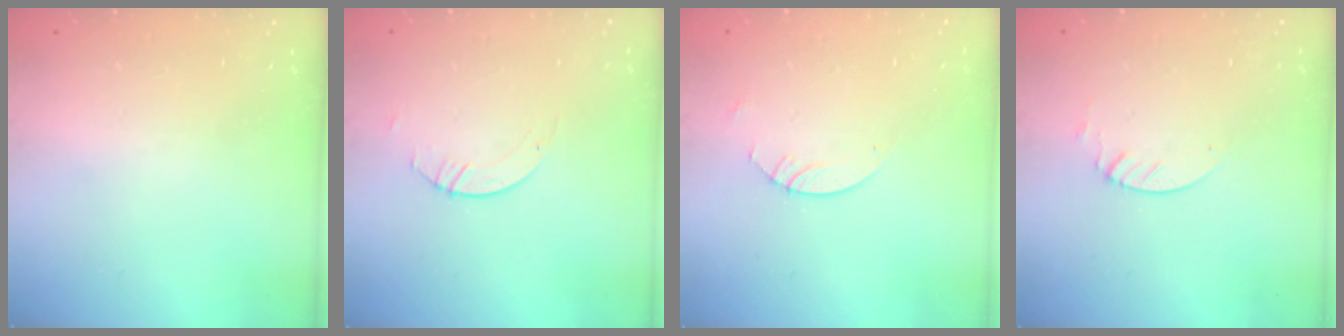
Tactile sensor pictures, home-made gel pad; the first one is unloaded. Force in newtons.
{"total": 1.1, "press": 1.1, "slide": 0.1}
{"total": 3.0, "press": 2.9, "slide": 0.3}
{"total": 1.3, "press": 1.3, "slide": 0.1}